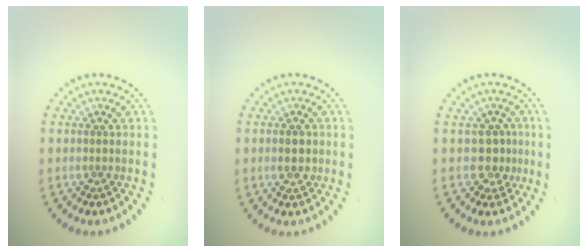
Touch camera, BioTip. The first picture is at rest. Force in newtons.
{"total": 2.1, "press": 2.1, "slide": 0.1}
{"total": 2.0, "press": 1.6, "slide": 1.2}